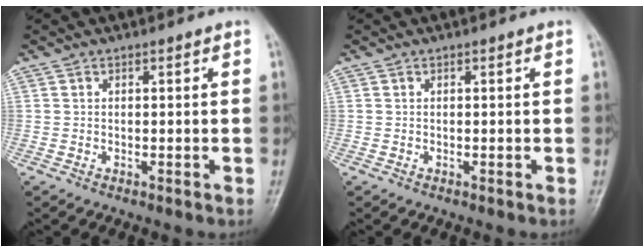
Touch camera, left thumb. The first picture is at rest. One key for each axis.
{"total": 0.0}